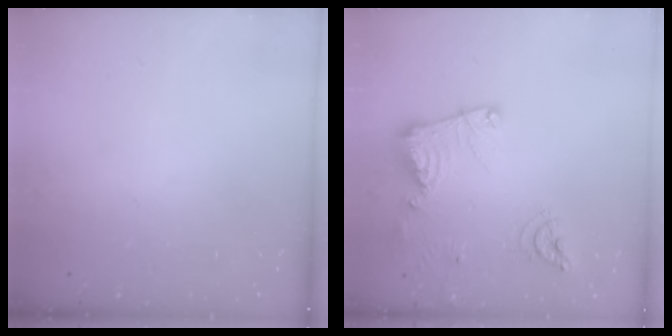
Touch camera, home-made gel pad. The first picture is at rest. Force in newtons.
{"total": 15.2, "press": 15.1, "slide": 1.8}